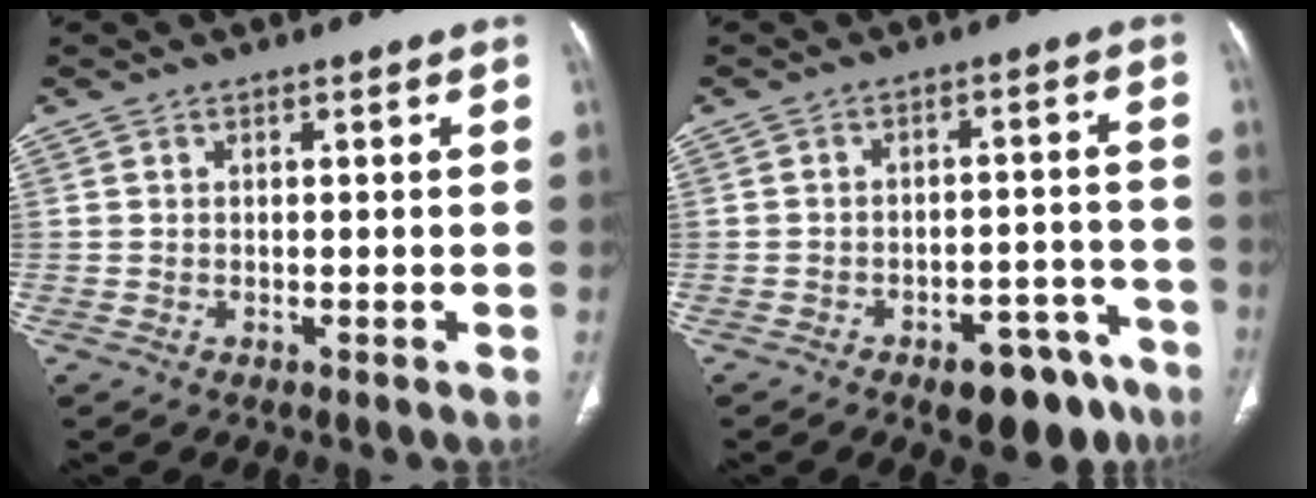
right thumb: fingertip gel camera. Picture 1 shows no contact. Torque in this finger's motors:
{"motor_torque": [1.51, 0.32, 0.07, -0.26, 0.15]}